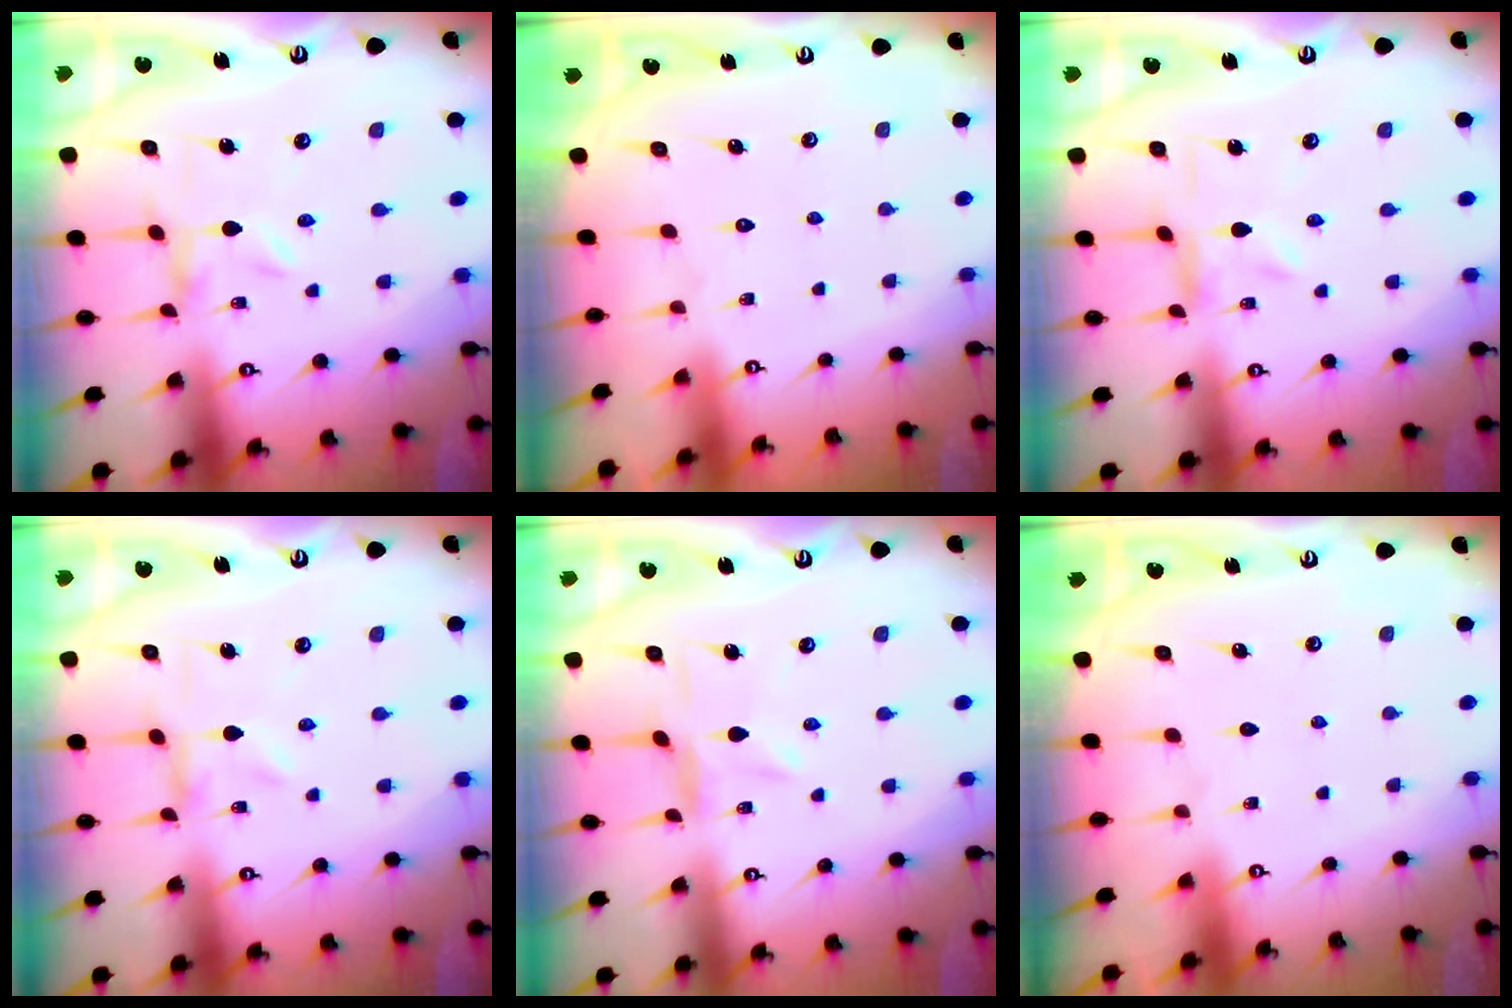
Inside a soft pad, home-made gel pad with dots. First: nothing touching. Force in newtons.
{"total": 1.6, "press": 1.6, "slide": 0.1}
{"total": 2.4, "press": 2.4, "slide": 0.3}
{"total": 1.8, "press": 1.8, "slide": 0.3}
{"total": 2.7, "press": 2.7, "slide": 0.4}
{"total": 1.6, "press": 1.6, "slide": 0.1}